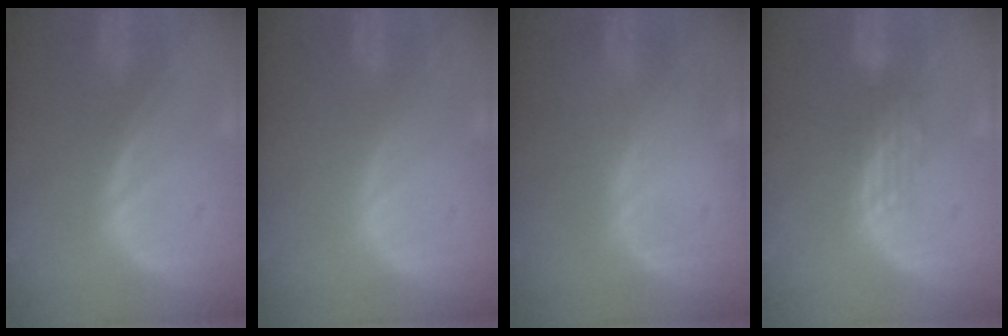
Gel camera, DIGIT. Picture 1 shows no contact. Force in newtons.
{"total": 0.0}
{"total": 0.0}
{"total": 2.8, "press": 2.4, "slide": 1.4}